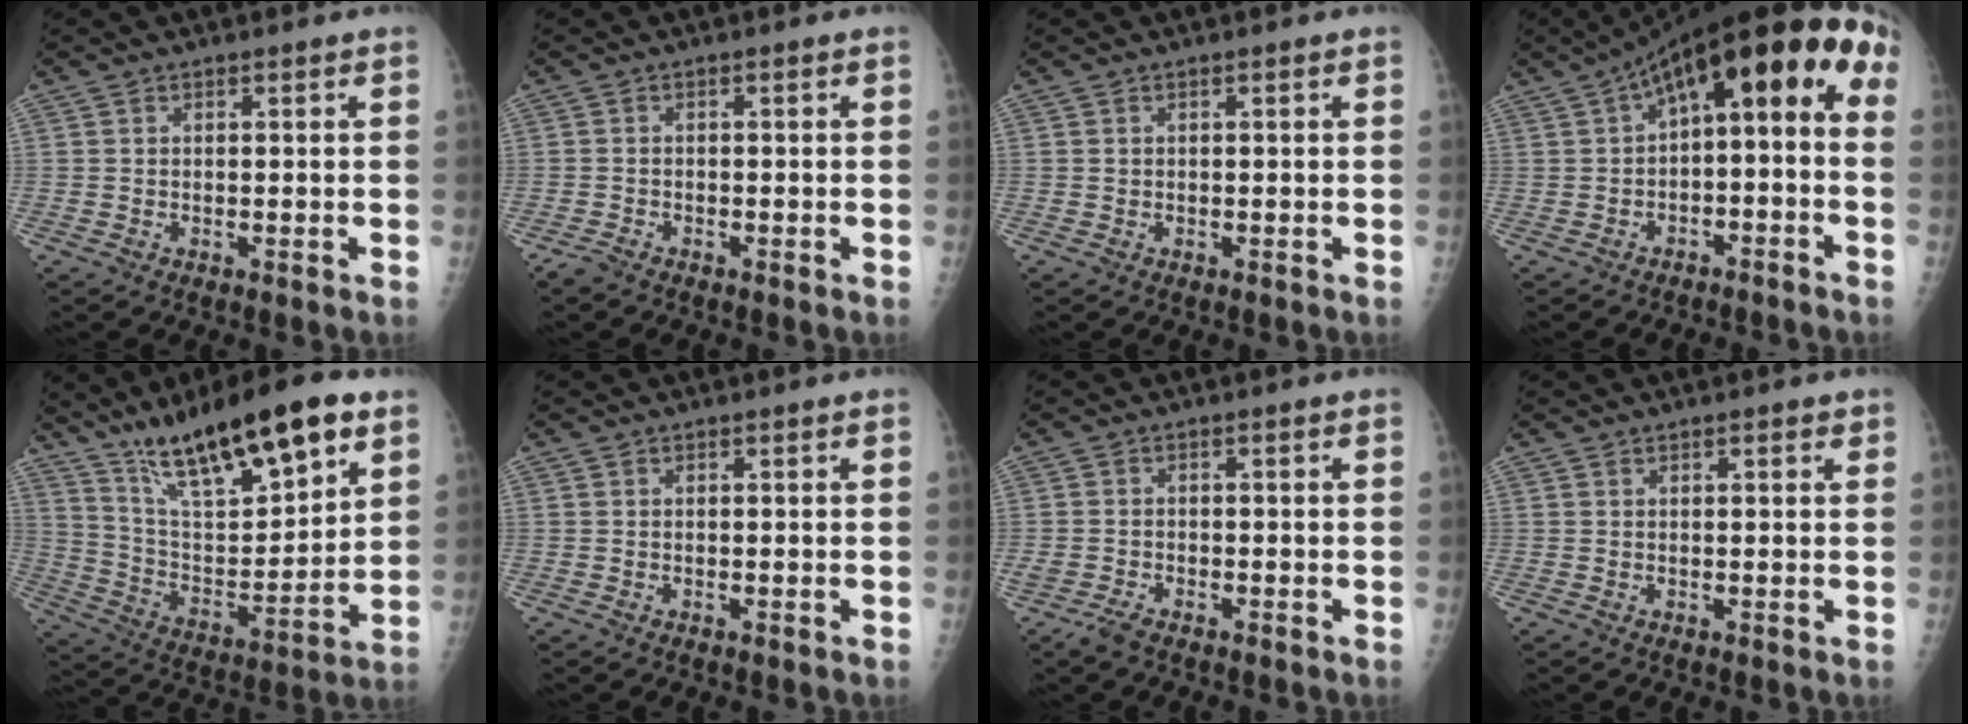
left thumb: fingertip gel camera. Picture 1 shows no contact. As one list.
[{"total": 1.7, "force": [-1.6, 0.4, 0.4], "torque": [-0.020, -0.001, -0.031]}, {"total": 0.0}, {"total": 16.0, "force": [0.8, 6.7, 14.4], "torque": [-0.197, 0.067, 0.007]}, {"total": 23.4, "force": [14.8, 6.8, 16.8], "torque": [-0.250, -0.049, 0.260]}, {"total": 0.0}, {"total": 2.9, "force": [-2.4, 0.9, 1.4], "torque": [-0.035, 0.000, -0.043]}, {"total": 1.5, "force": [0.9, 0.5, 1.1], "torque": [-0.012, -0.001, 0.010]}]